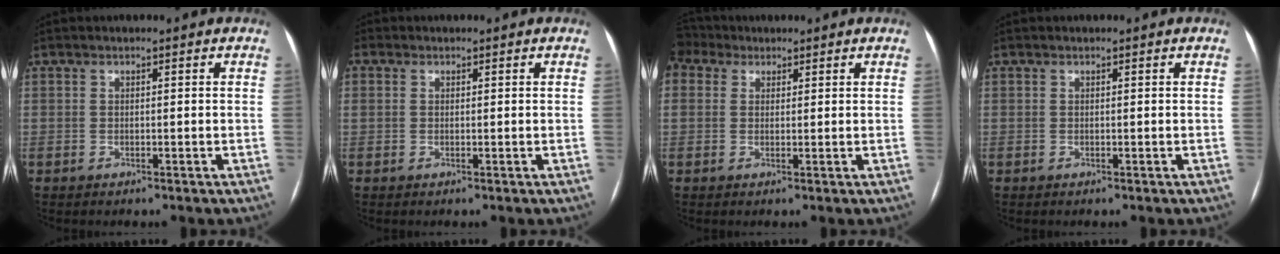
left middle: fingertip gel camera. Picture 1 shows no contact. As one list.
[{"total": 1.7, "force": [0.5, 1.5, 0.5], "torque": [-0.011, 0.008, 0.010]}, {"total": 5.7, "force": [4.0, 3.7, 1.6], "torque": [-0.051, 0.038, 0.087]}, {"total": 0.0}]